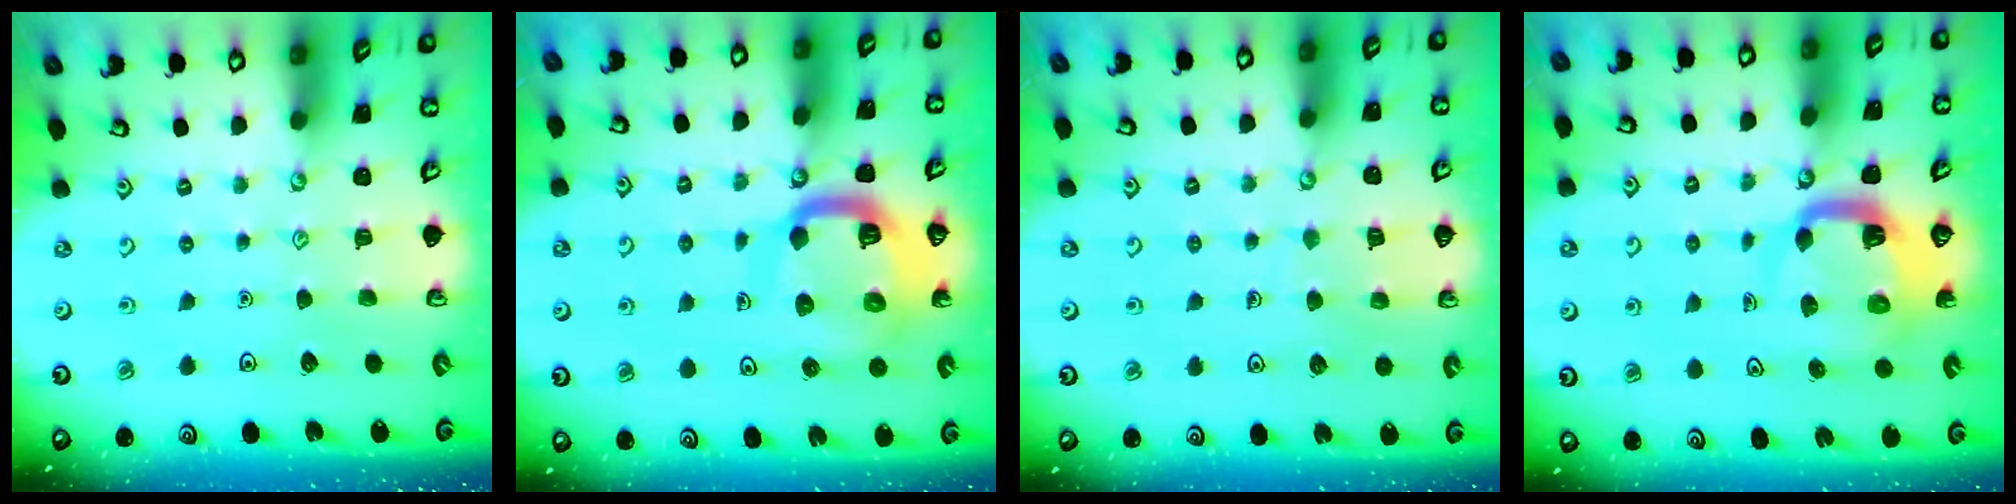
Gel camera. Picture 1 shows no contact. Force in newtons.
{"total": 14.1, "press": 14.0, "slide": 1.5}
{"total": 5.2, "press": 5.2, "slide": 0.4}
{"total": 6.4, "press": 6.4, "slide": 0.9}